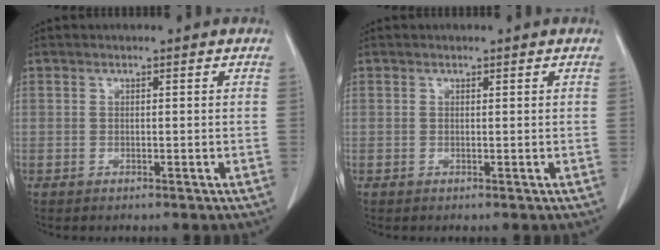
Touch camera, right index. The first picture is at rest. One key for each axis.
{"total": 0.0}